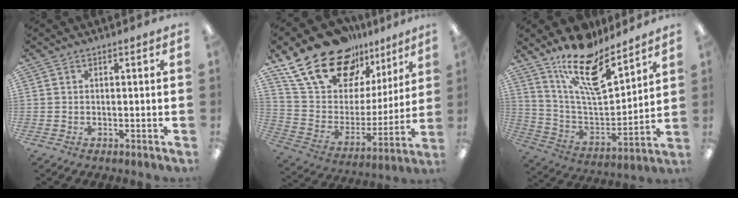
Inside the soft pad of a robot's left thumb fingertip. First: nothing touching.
{"total": 23.6, "force": [17.1, 12.6, 10.4], "torque": [-0.198, -0.102, 0.316]}
{"total": 17.7, "force": [13.7, 5.8, 9.6], "torque": [-0.176, -0.091, 0.239]}